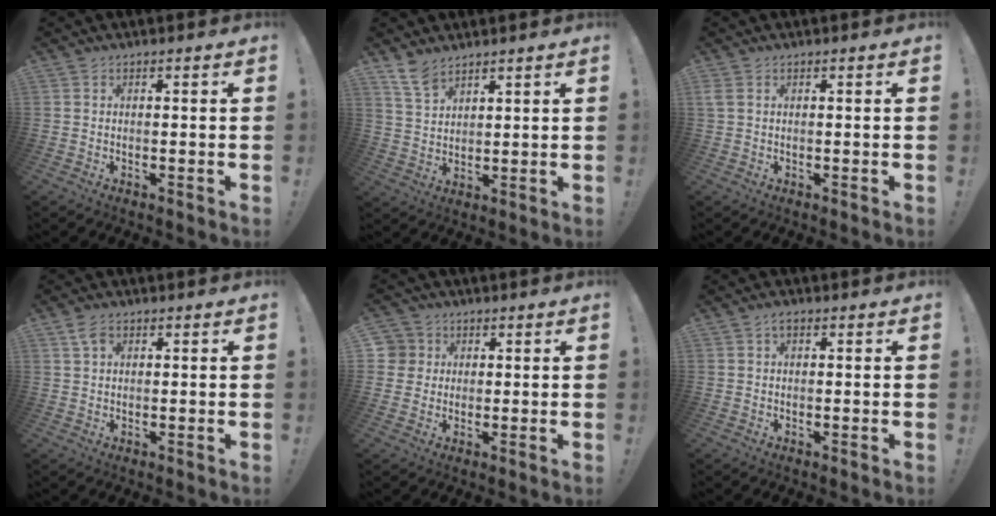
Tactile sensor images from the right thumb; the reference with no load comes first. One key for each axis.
{"total": 7.2, "fx": 5.8, "fy": 3.3, "fz": 2.8, "tx": -0.048, "ty": -0.037, "tz": 0.111}
{"total": 1.4, "fx": 0.7, "fy": 0.7, "fz": 1.0, "tx": -0.024, "ty": 0.003, "tz": 0.013}
{"total": 3.3, "fx": 1.7, "fy": 2.0, "fz": 2.0, "tx": -0.031, "ty": -0.003, "tz": 0.032}
{"total": 4.7, "fx": 1.1, "fy": 4.5, "fz": 0.8, "tx": -0.025, "ty": -0.003, "tz": 0.020}
{"total": 1.5, "fx": 0.4, "fy": 0.8, "fz": 1.1, "tx": -0.017, "ty": 0.001, "tz": 0.006}